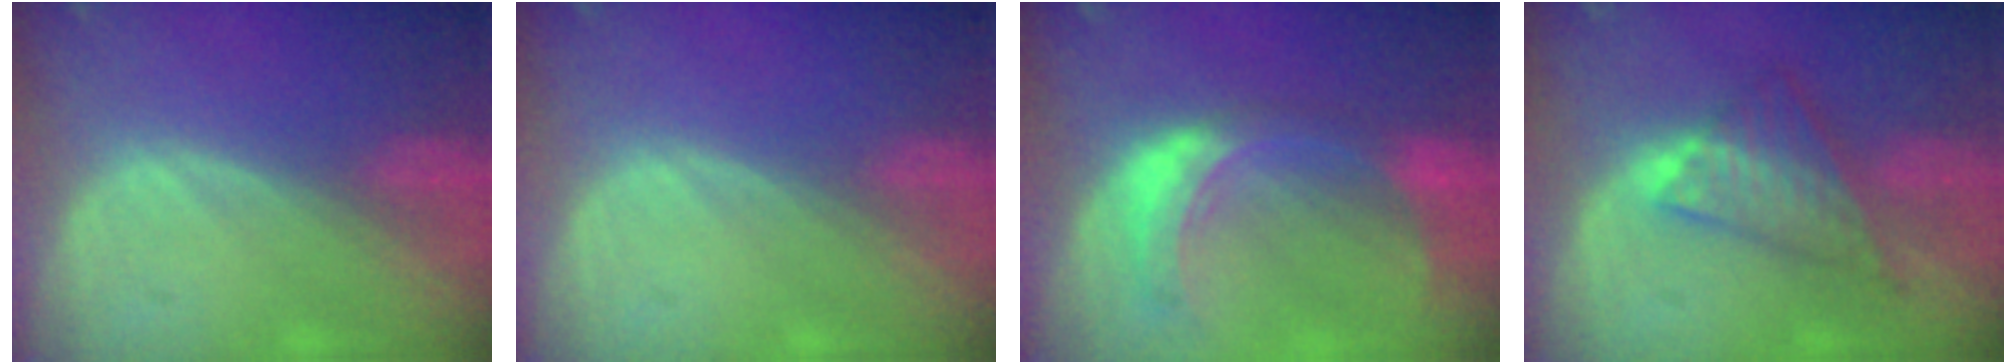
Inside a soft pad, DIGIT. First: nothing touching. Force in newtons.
{"total": 0.0}
{"total": 8.2, "press": 7.3, "slide": 3.8}
{"total": 7.2, "press": 6.7, "slide": 2.7}